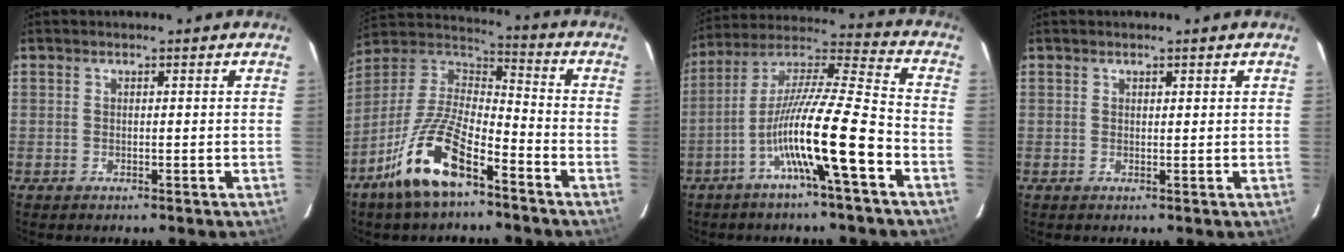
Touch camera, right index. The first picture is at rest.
{"total": 14.7, "force": [-9.0, 4.4, 10.8], "torque": [-0.227, 0.005, -0.168]}
{"total": 14.9, "force": [-6.1, -0.2, 13.6], "torque": [-0.252, 0.008, -0.115]}
{"total": 0.6, "force": [0.5, 0.2, 0.3], "torque": [-0.008, 0.002, 0.007]}